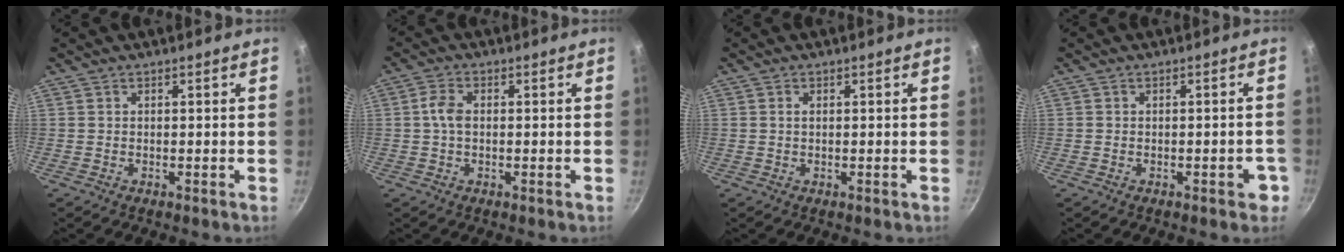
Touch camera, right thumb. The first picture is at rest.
{"total": 3.7, "force": [0.1, 2.4, 2.9], "torque": [-0.060, 0.011, -0.002]}
{"total": 1.0, "force": [0.3, 0.7, 0.8], "torque": [-0.013, 0.003, 0.004]}
{"total": 3.0, "force": [-1.4, 1.6, 2.1], "torque": [-0.006, 0.017, -0.016]}